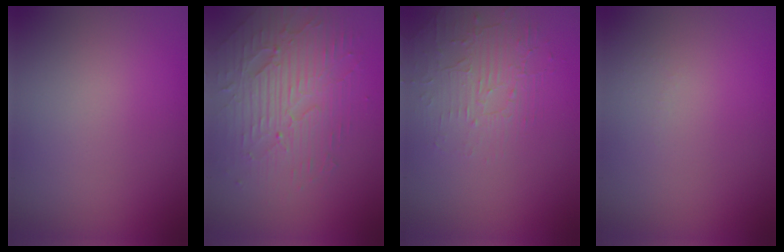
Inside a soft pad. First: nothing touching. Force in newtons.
{"total": 4.4, "press": 3.9, "slide": 2.2}
{"total": 1.9, "press": 1.0, "slide": 1.6}
{"total": 0.6, "press": 0.6, "slide": 0.3}